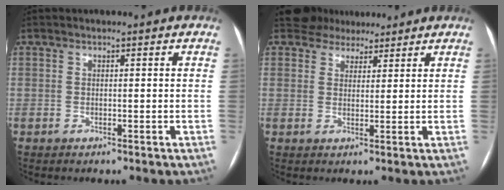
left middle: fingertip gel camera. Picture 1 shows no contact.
{"total": 4.7, "force": [4.1, 2.3, 0.1], "torque": [0.000, 0.015, 0.060]}